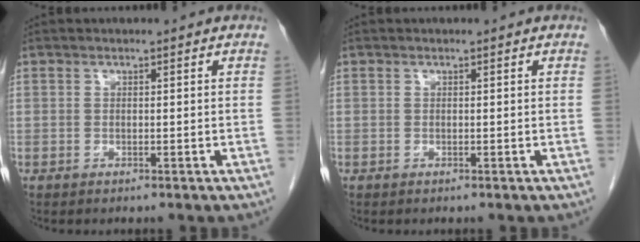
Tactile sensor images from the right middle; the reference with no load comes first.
{"total": 0.0}